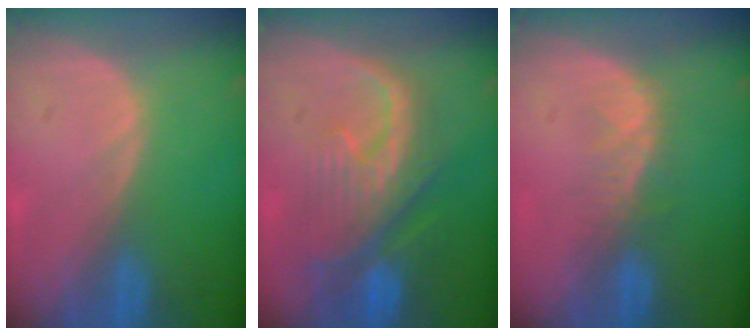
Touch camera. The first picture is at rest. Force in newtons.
{"total": 10.3, "press": 9.1, "slide": 4.9}
{"total": 3.4, "press": 3.0, "slide": 1.6}